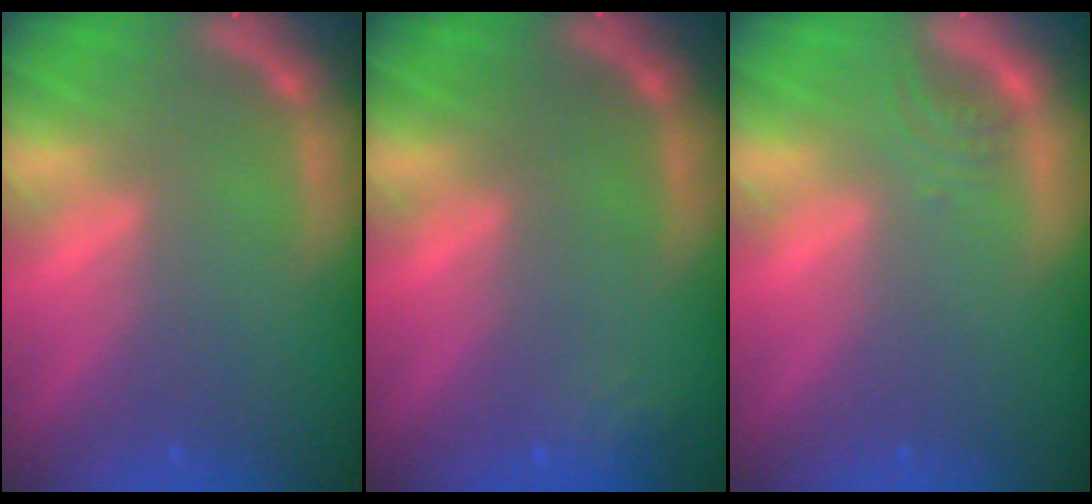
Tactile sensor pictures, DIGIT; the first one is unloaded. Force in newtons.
{"total": 1.9}
{"total": 1.4}